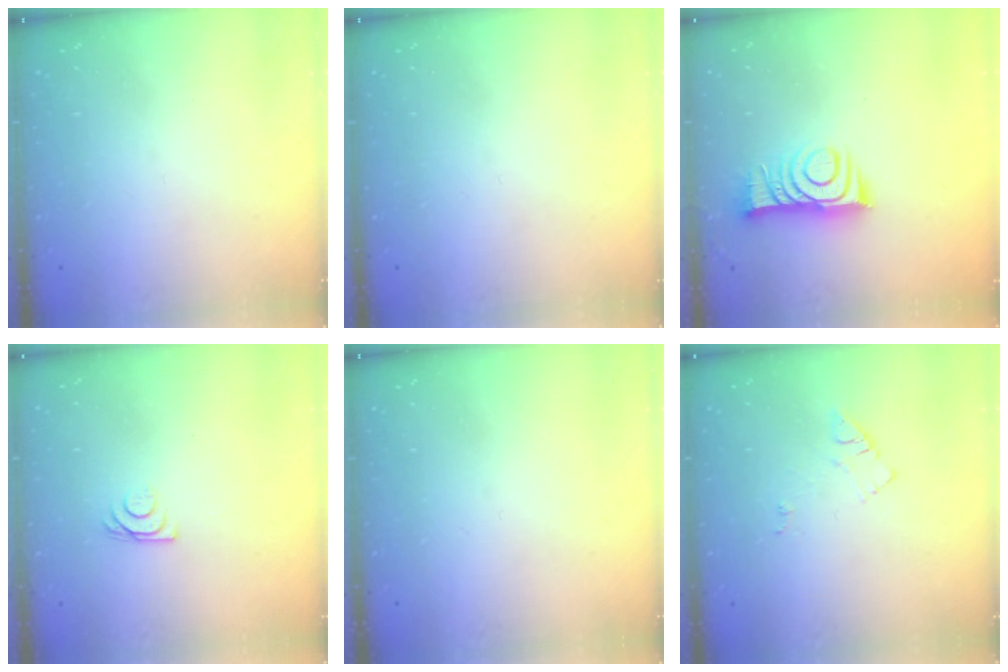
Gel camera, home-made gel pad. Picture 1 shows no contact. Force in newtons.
{"total": 0.0}
{"total": 10.2, "press": 10.2, "slide": 0.4}
{"total": 6.1, "press": 6.0, "slide": 0.8}
{"total": 0.0}
{"total": 6.2, "press": 6.2, "slide": 0.8}